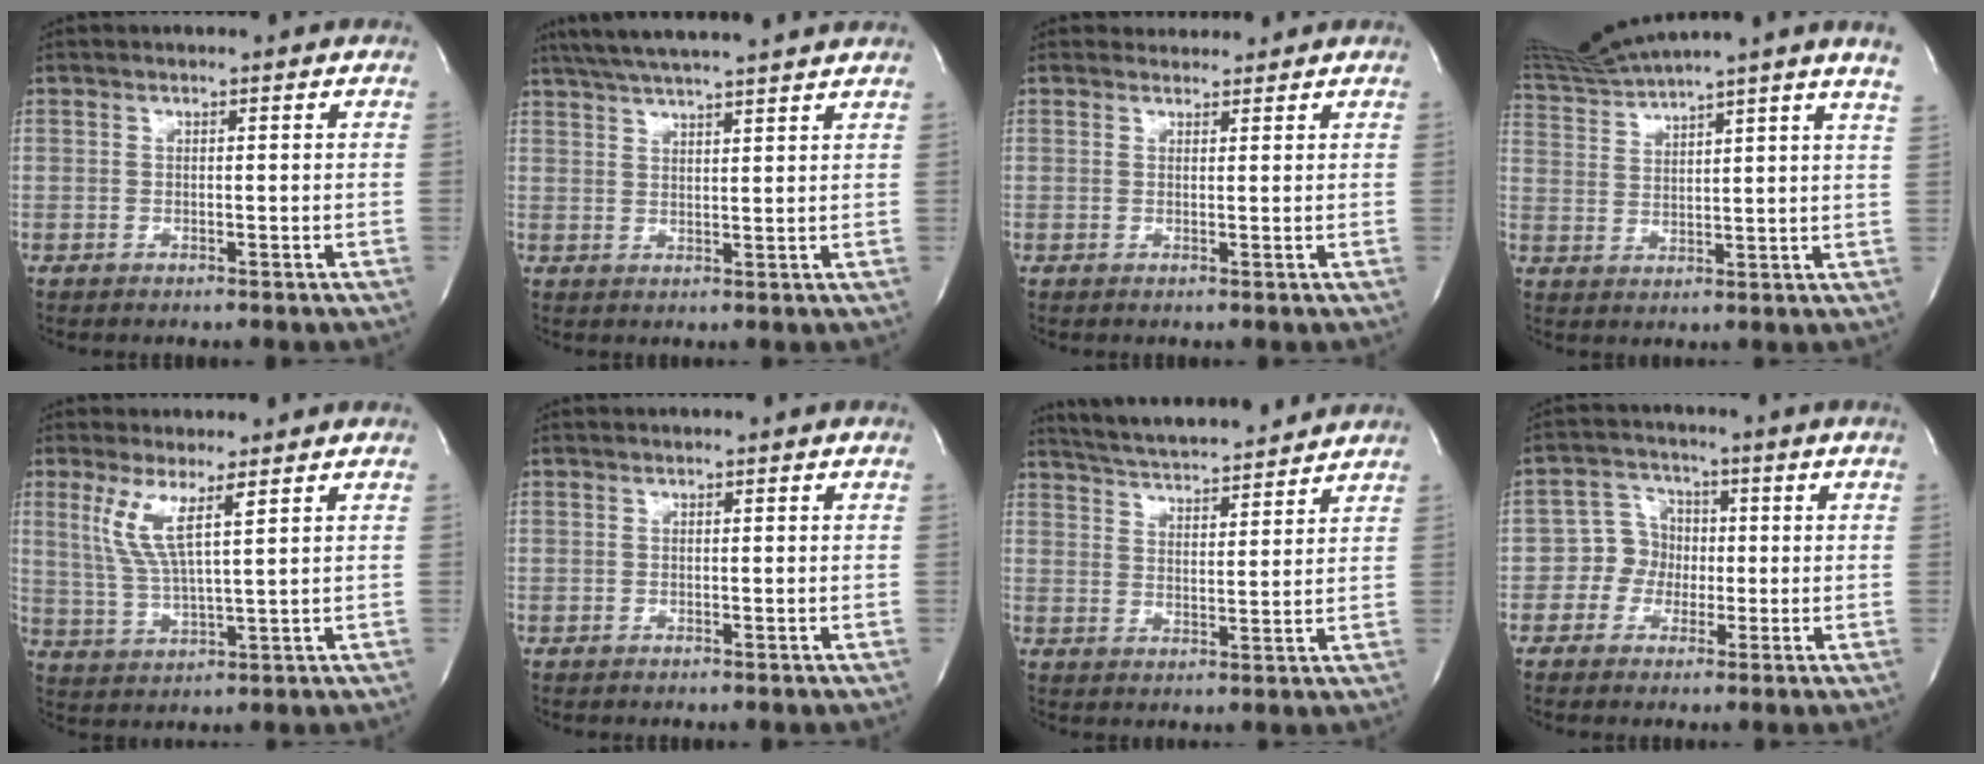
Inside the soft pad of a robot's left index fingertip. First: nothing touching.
{"total": 14.5, "force": [12.8, 0.3, 6.8], "torque": [-0.125, 0.029, 0.182]}
{"total": 1.9, "force": [1.7, 0.6, -0.4], "torque": [-0.001, 0.006, 0.024]}
{"total": 13.7, "force": [12.2, -3.1, 5.3], "torque": [-0.092, -0.043, 0.178]}
{"total": 6.3, "force": [2.9, 0.0, 5.5], "torque": [-0.119, -0.011, 0.066]}
{"total": 0.0}
{"total": 14.6, "force": [13.6, 1.5, 5.0], "torque": [-0.091, 0.015, 0.205]}
{"total": 5.0, "force": [-0.9, 4.7, 1.5], "torque": [-0.029, 0.015, -0.019]}